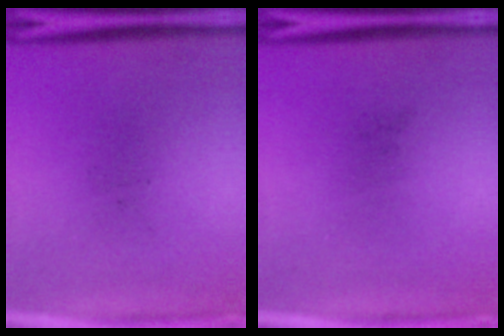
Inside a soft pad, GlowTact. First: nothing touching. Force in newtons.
{"total": 0.0}